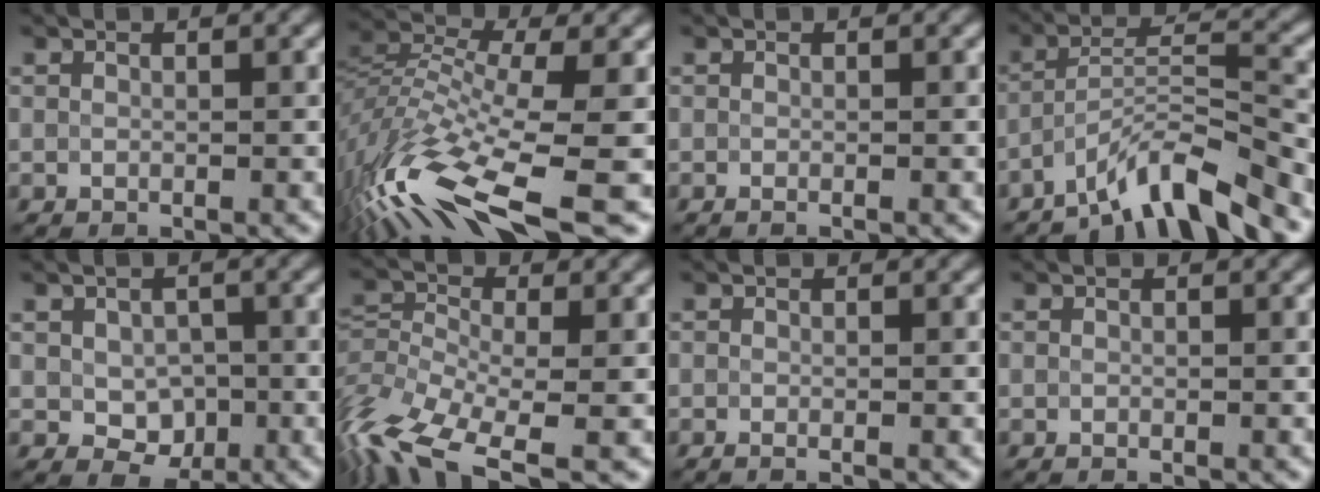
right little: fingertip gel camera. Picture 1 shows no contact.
{"total": 13.7, "force": [-7.7, 4.1, 10.5], "torque": [-0.232, -0.007, -0.132]}
{"total": 0.6, "force": [-0.3, 0.2, 0.5], "torque": [-0.004, -0.007, -0.006]}
{"total": 6.7, "force": [-5.3, 0.9, 3.9], "torque": [-0.060, 0.006, -0.099]}
{"total": 3.2, "force": [-0.3, 2.4, 2.1], "torque": [-0.031, -0.007, -0.004]}
{"total": 9.8, "force": [-5.9, 4.1, 6.7], "torque": [-0.137, -0.011, -0.120]}
{"total": 0.9, "force": [-0.4, 0.3, 0.7], "torque": [-0.005, -0.009, -0.009]}
{"total": 0.0}